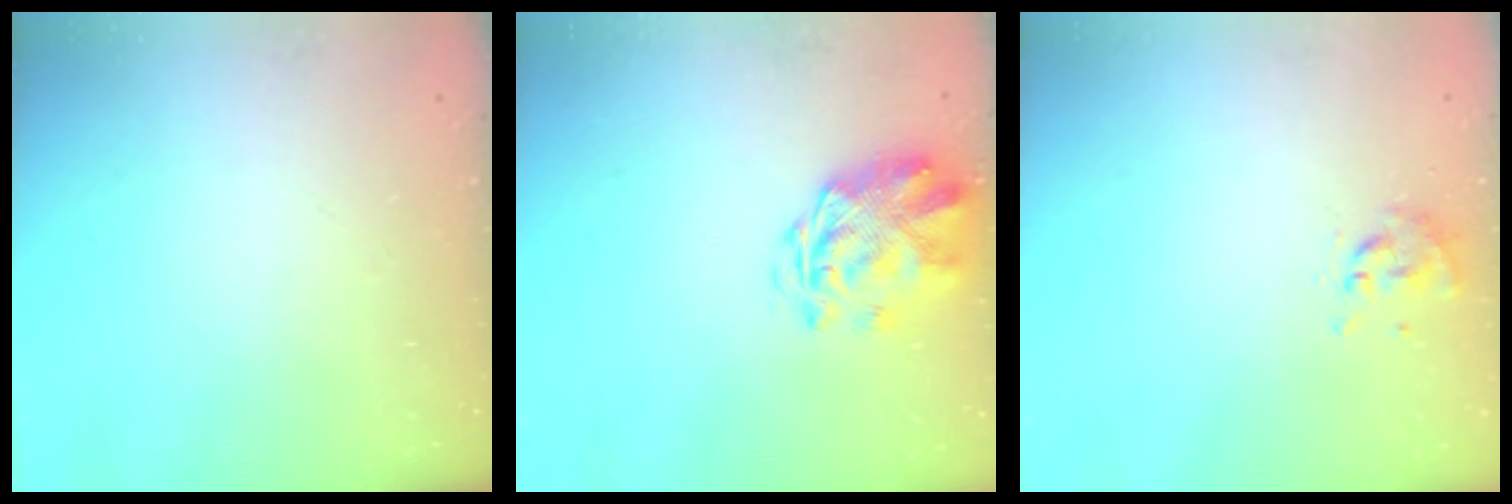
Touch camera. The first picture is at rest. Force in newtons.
{"total": 3.2, "press": 2.8, "slide": 1.5}
{"total": 0.0}